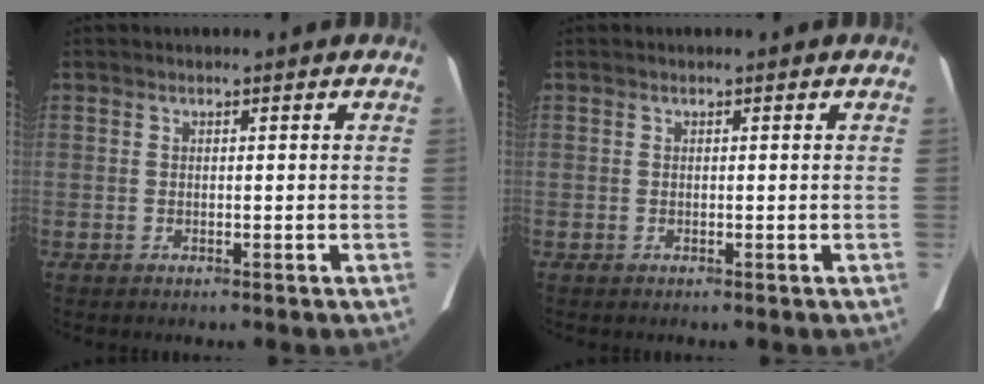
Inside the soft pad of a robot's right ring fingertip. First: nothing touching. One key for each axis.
{"total": 0.0}